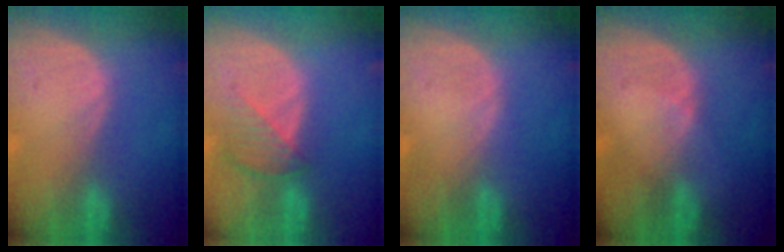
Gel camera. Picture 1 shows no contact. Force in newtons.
{"total": 4.2, "press": 3.9, "slide": 1.6}
{"total": 0.0}
{"total": 1.4, "press": 0.9, "slide": 1.1}